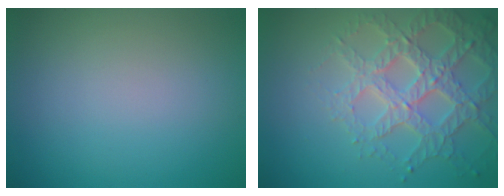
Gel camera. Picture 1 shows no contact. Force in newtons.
{"total": 4.6, "press": 4.4, "slide": 1.4}